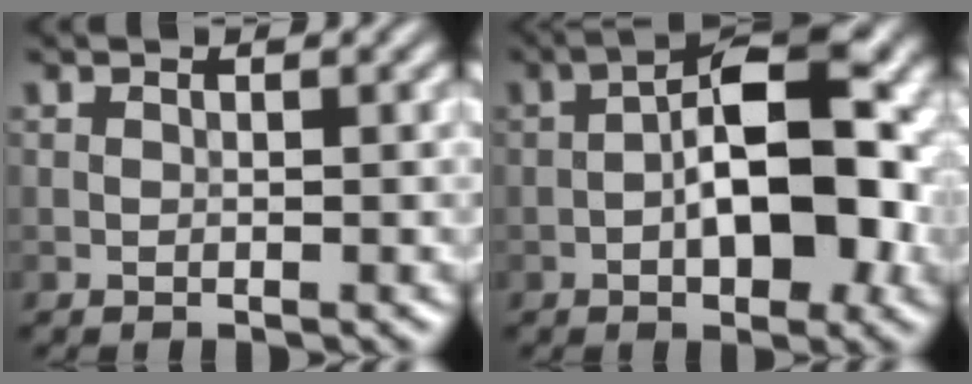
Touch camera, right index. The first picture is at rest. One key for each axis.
{"total": 9.9, "fx": -1.5, "fy": 4.0, "fz": 8.9, "tx": -0.134, "ty": 0.017, "tz": -0.030}